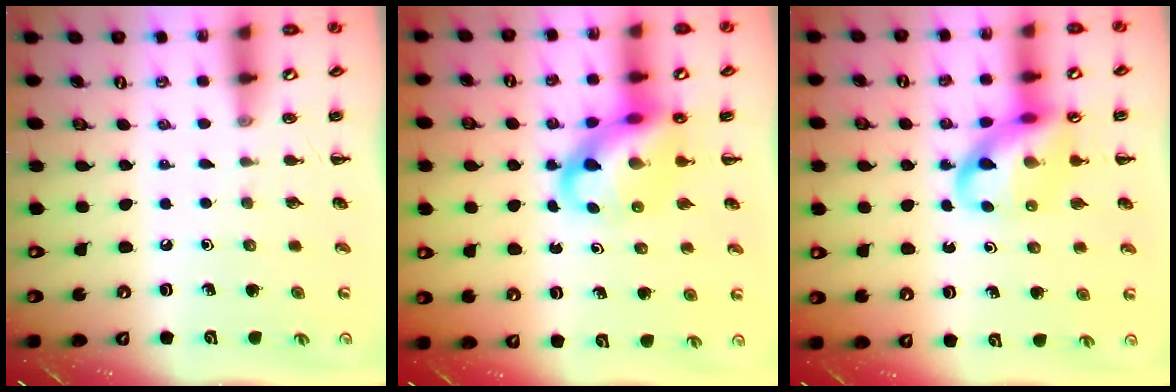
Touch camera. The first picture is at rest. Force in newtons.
{"total": 11.7, "press": 11.3, "slide": 3.2}
{"total": 13.2, "press": 12.8, "slide": 3.3}